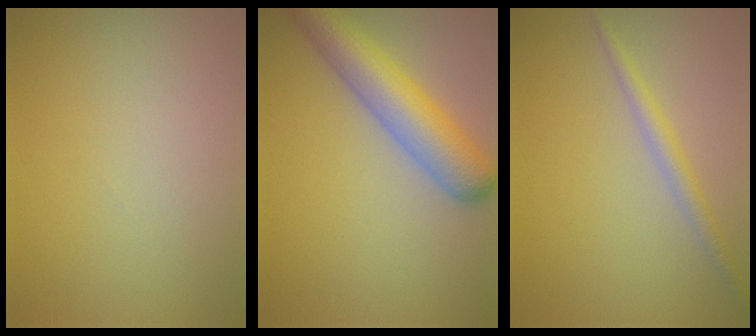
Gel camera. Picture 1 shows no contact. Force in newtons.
{"total": 6.5, "press": 6.5, "slide": 0.5}
{"total": 2.0, "press": 2.0, "slide": 0.1}